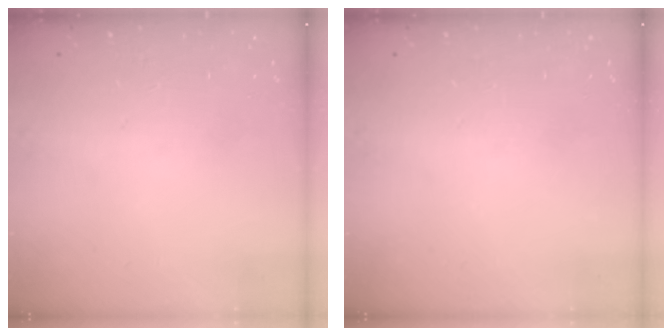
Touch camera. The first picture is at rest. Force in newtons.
{"total": 0.0}